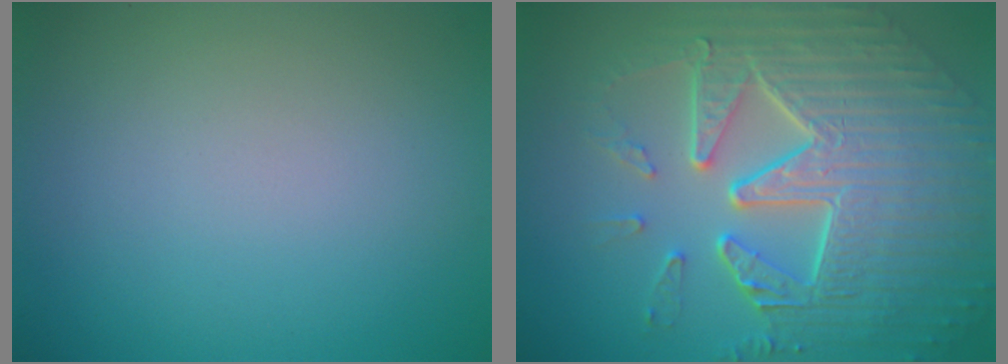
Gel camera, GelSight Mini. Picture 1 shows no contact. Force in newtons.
{"total": 9.7, "press": 6.6, "slide": 7.1}